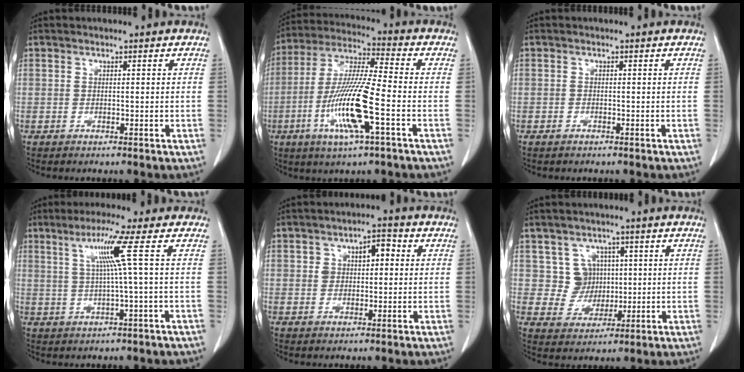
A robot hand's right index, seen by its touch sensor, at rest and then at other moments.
{"total": 14.2, "force": [-4.4, 0.7, 13.5], "torque": [-0.276, -0.011, -0.087]}
{"total": 0.6, "force": [-0.5, 0.2, 0.3], "torque": [-0.009, -0.001, -0.007]}
{"total": 6.1, "force": [1.7, -2.1, 5.5], "torque": [-0.110, 0.003, 0.040]}
{"total": 4.7, "force": [1.3, 2.8, 3.5], "torque": [-0.049, 0.018, 0.021]}
{"total": 5.3, "force": [1.4, 5.1, 0.5], "torque": [-0.004, 0.013, 0.032]}